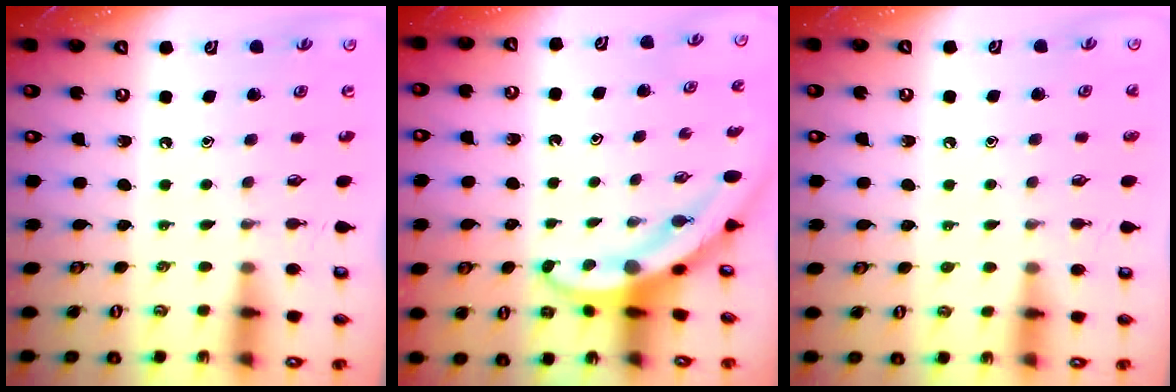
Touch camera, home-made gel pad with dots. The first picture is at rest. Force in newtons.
{"total": 3.9, "press": 3.8, "slide": 0.6}
{"total": 4.3, "press": 4.2, "slide": 0.4}